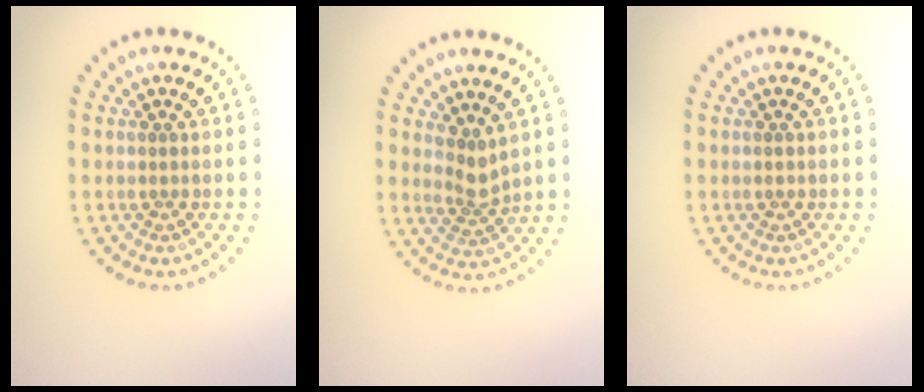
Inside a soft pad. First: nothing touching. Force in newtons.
{"total": 1.9, "press": 1.3, "slide": 1.4}
{"total": 0.6, "press": 0.6, "slide": 0.1}